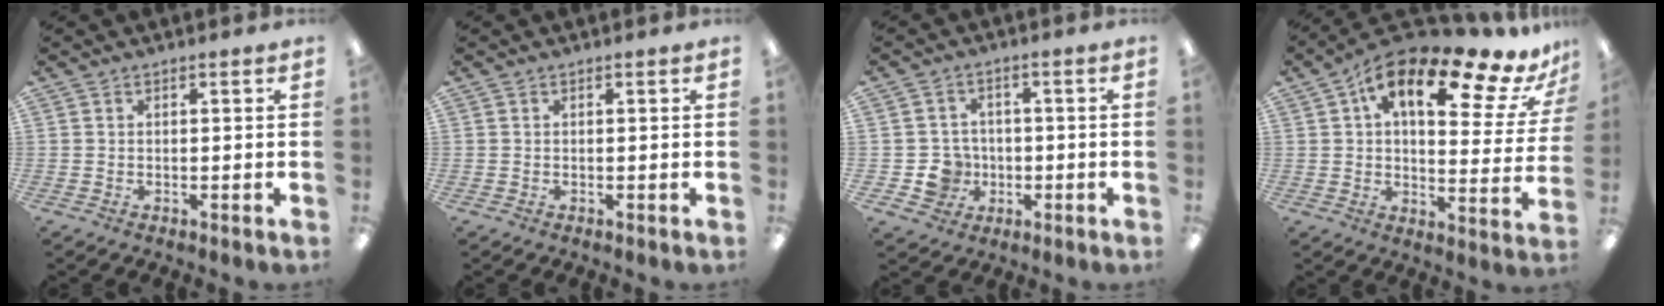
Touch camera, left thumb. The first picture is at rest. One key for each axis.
{"total": 0.0}
{"total": 6.8, "fx": -1.5, "fy": 6.4, "fz": 1.9, "tx": -0.046, "ty": 0.014, "tz": -0.021}
{"total": 19.4, "fx": 11.5, "fy": 7.2, "fz": 13.9, "tx": -0.220, "ty": -0.059, "tz": 0.184}